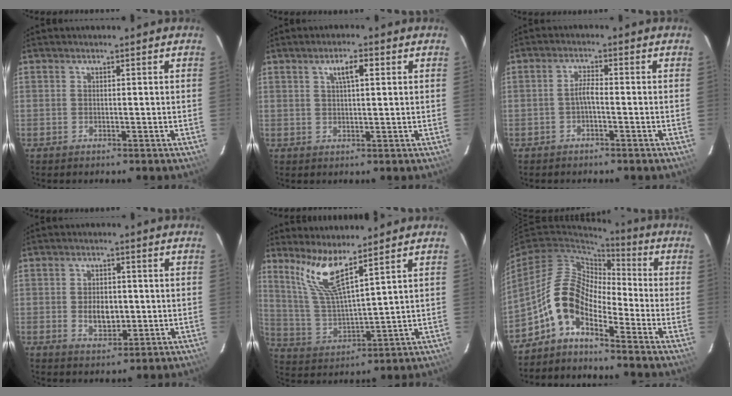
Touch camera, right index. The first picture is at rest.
{"total": 3.8, "force": [1.5, 1.0, 3.3], "torque": [-0.059, 0.008, 0.027]}
{"total": 2.0, "force": [-1.0, 0.3, 1.7], "torque": [-0.034, 0.008, -0.020]}
{"total": 5.4, "force": [-0.5, 3.5, 4.0], "torque": [-0.074, 0.001, -0.003]}
{"total": 9.7, "force": [7.0, 0.7, 6.7], "torque": [-0.131, -0.007, 0.152]}
{"total": 9.0, "force": [-5.2, 4.1, 6.0], "torque": [-0.119, 0.017, -0.113]}